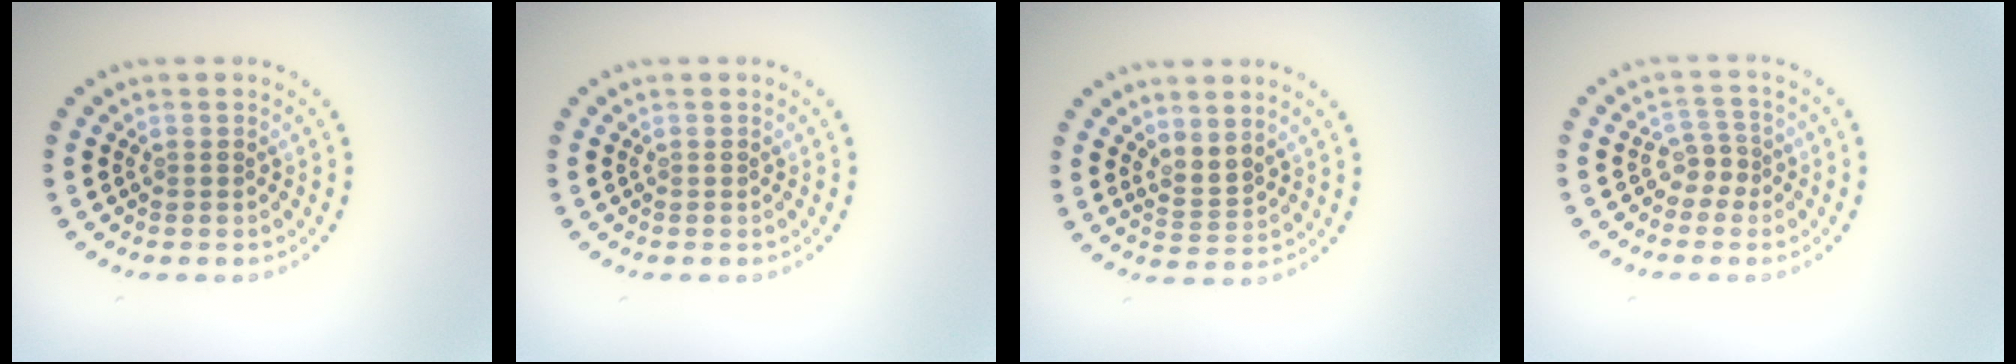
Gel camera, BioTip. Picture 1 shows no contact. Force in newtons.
{"total": 0.0}
{"total": 1.8, "press": 1.4, "slide": 1.2}
{"total": 1.9, "press": 1.3, "slide": 1.4}